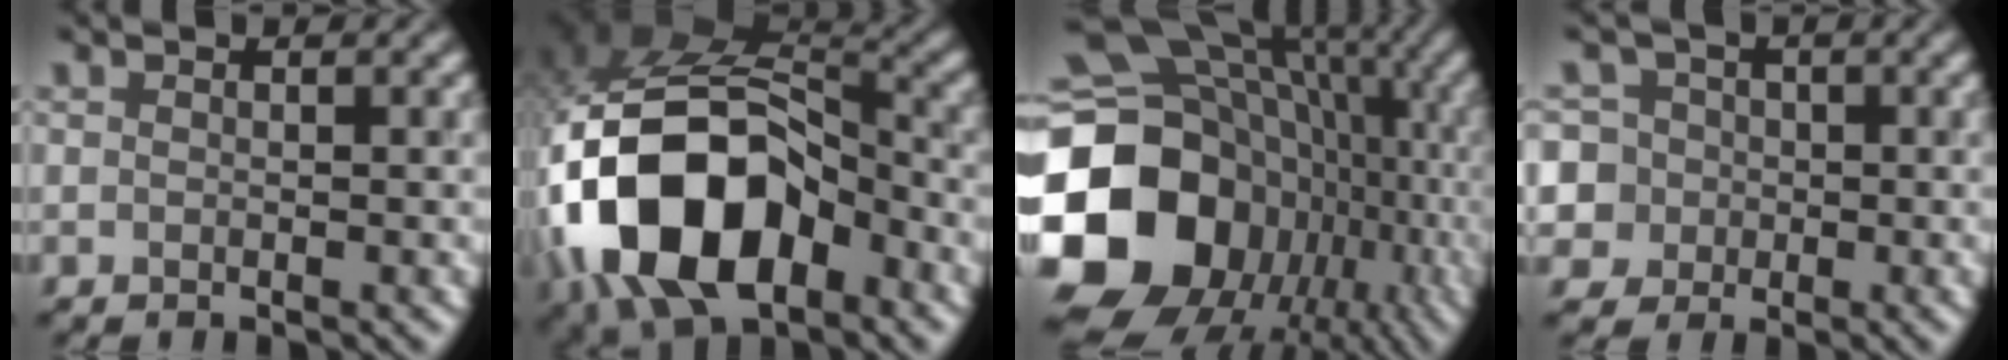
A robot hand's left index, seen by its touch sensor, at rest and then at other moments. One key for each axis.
{"total": 16.3, "fx": -5.5, "fy": 9.9, "fz": 11.7, "tx": -0.232, "ty": -0.019, "tz": -0.099}
{"total": 21.2, "fx": -3.7, "fy": 18.0, "fz": 10.6, "tx": -0.235, "ty": -0.012, "tz": -0.080}
{"total": 7.8, "fx": 0.4, "fy": 7.3, "fz": 2.6, "tx": -0.048, "ty": 0.030, "tz": -0.025}